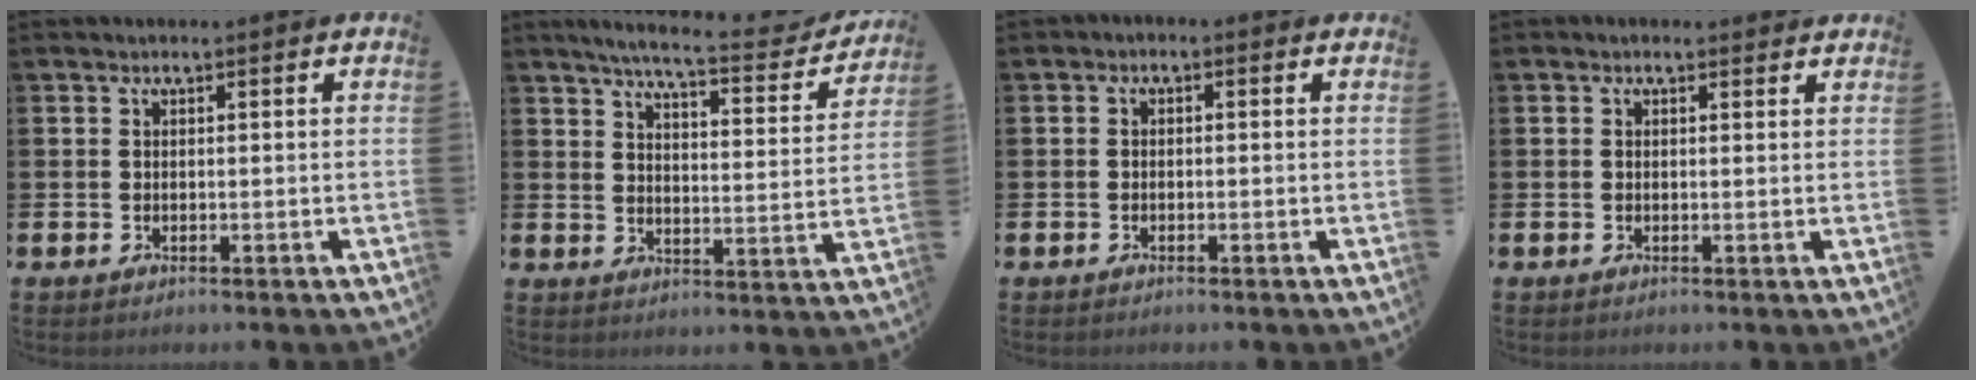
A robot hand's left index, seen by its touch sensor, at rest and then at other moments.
{"total": 6.6, "force": [6.0, 0.6, 2.7], "torque": [-0.060, -0.043, 0.096]}
{"total": 0.8, "force": [-0.7, 0.4, 0.2], "torque": [-0.005, 0.000, -0.015]}
{"total": 0.8, "force": [0.7, 0.4, 0.2], "torque": [0.007, 0.002, 0.009]}